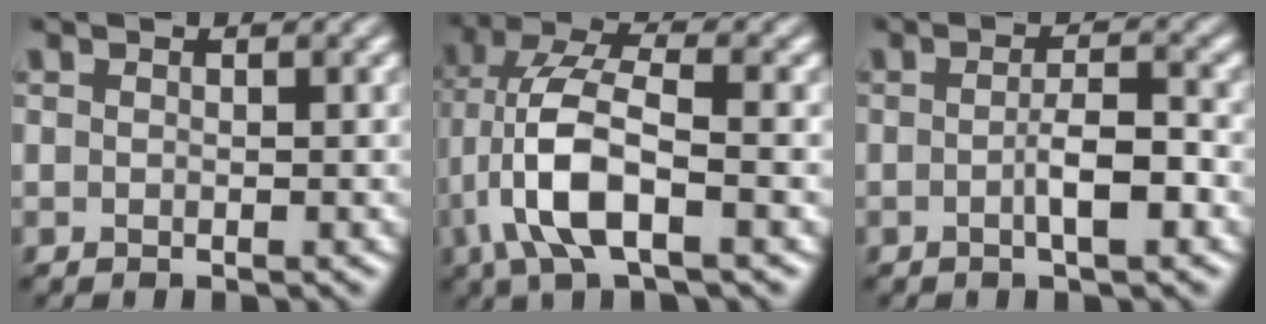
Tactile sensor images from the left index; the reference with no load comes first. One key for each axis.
{"total": 7.8, "fx": -2.2, "fy": 2.9, "fz": 6.9, "tx": -0.152, "ty": 0.013, "tz": -0.049}
{"total": 3.1, "fx": -0.8, "fy": 0.7, "fz": 2.9, "tx": -0.050, "ty": 0.002, "tz": -0.014}